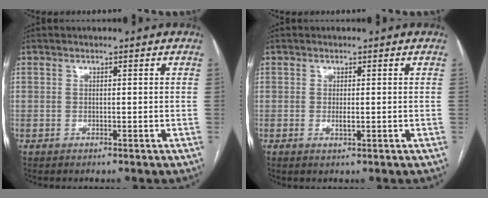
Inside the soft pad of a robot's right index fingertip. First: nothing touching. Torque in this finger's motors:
{"motor_torque": [-0.45, 0.65, -1.05, -0.21]}